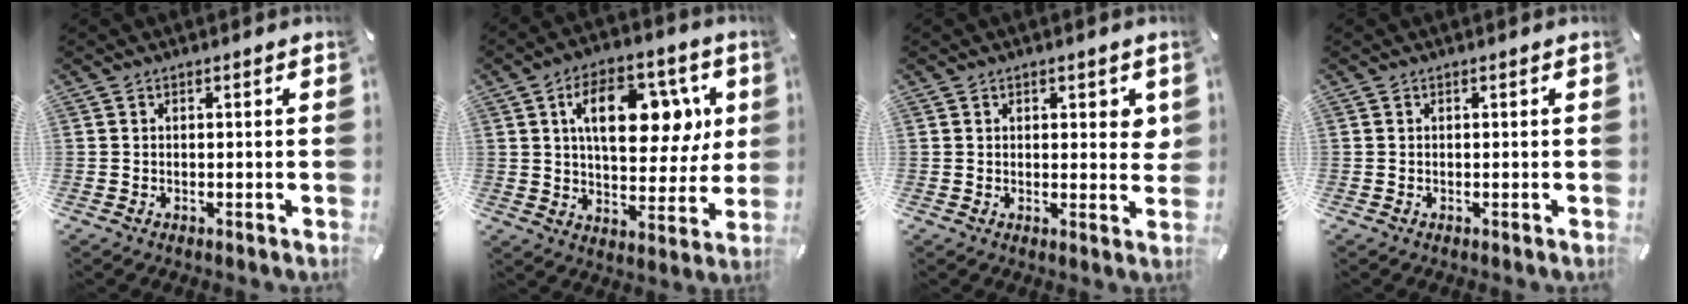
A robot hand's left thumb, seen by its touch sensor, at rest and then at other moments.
{"total": 17.6, "force": [5.5, 10.3, 13.1], "torque": [-0.194, 0.002, 0.091]}
{"total": 3.0, "force": [1.3, 1.7, 2.2], "torque": [-0.019, -0.005, 0.017]}
{"total": 0.0}